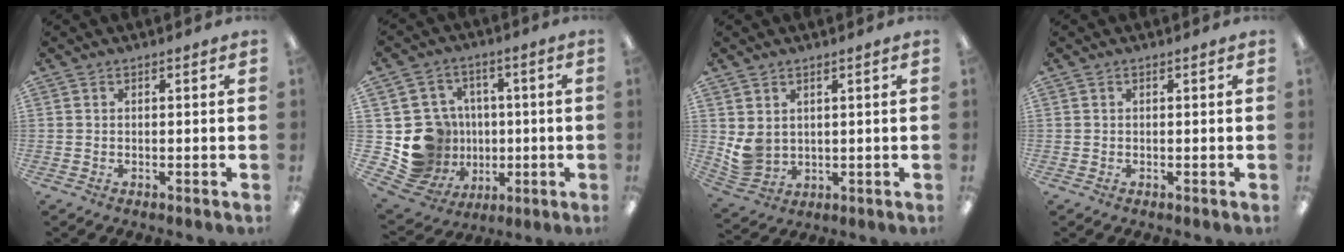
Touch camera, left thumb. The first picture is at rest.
{"total": 14.7, "force": [-0.5, 14.2, 3.7], "torque": [-0.093, 0.004, 0.028]}
{"total": 5.0, "force": [2.5, 3.8, 2.0], "torque": [-0.051, -0.010, 0.052]}
{"total": 0.0}